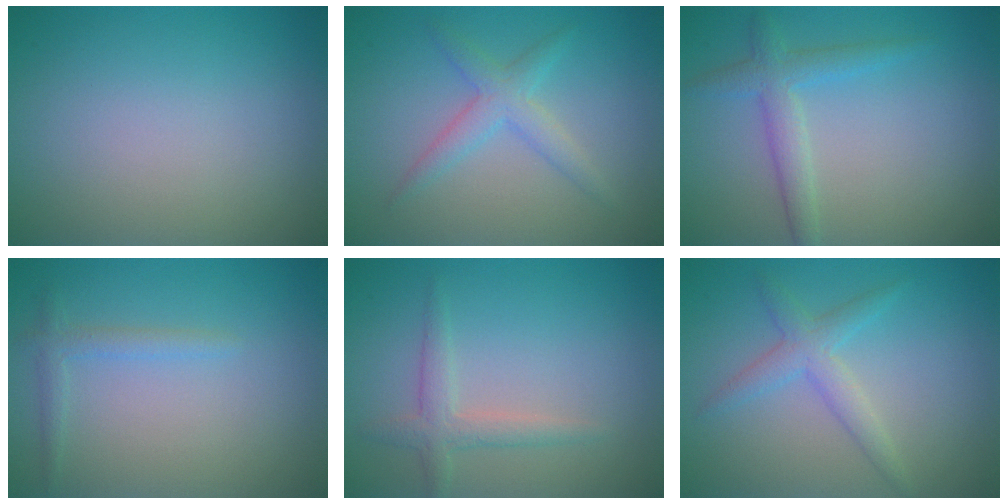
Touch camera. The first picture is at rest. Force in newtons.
{"total": 2.6, "press": 2.6, "slide": 0.0}
{"total": 2.8, "press": 2.8, "slide": 0.1}
{"total": 1.4, "press": 1.4, "slide": 0.1}
{"total": 2.1, "press": 2.1, "slide": 0.1}
{"total": 2.5, "press": 2.5, "slide": 0.1}